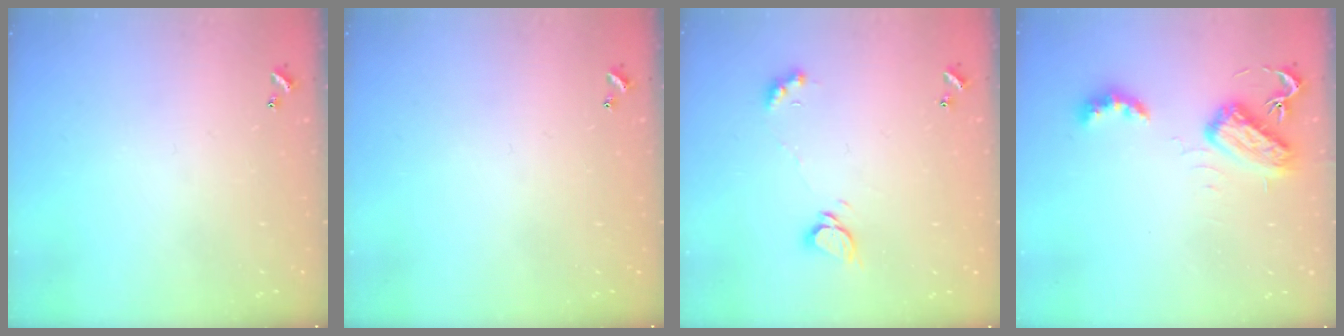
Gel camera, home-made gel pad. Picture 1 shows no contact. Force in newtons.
{"total": 0.0}
{"total": 2.8, "press": 2.8, "slide": 0.3}
{"total": 6.4, "press": 6.4, "slide": 0.2}